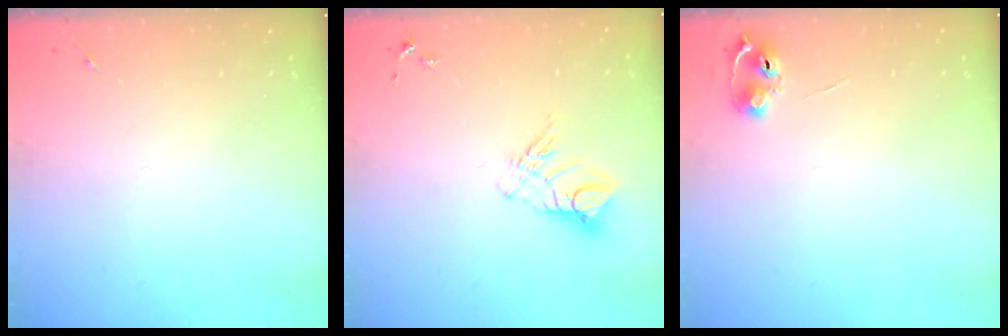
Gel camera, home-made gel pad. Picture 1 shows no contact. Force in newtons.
{"total": 9.4, "press": 9.4, "slide": 0.9}
{"total": 6.3, "press": 6.3, "slide": 0.8}